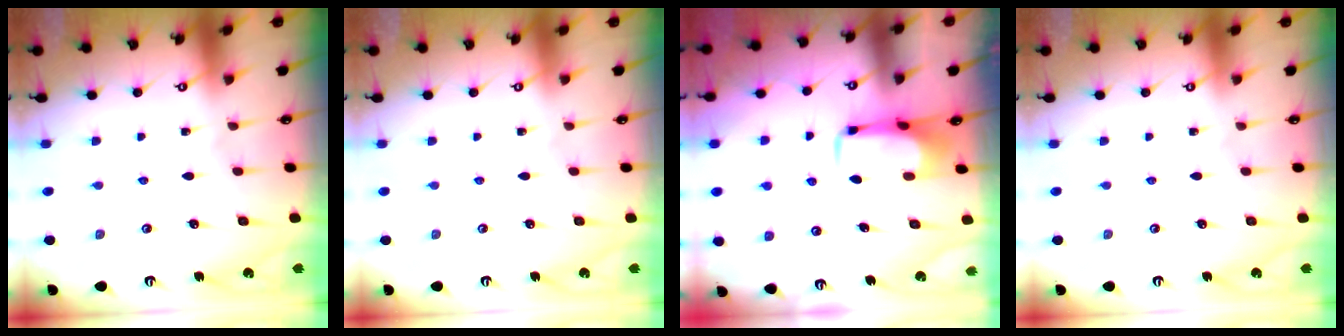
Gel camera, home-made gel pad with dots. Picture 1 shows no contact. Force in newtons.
{"total": 0.0}
{"total": 4.8, "press": 4.8, "slide": 0.4}
{"total": 0.0}